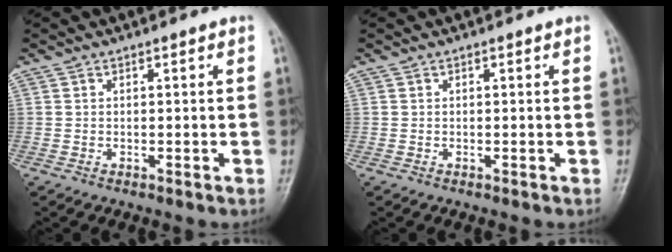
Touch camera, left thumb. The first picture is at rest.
{"total": 0.0}